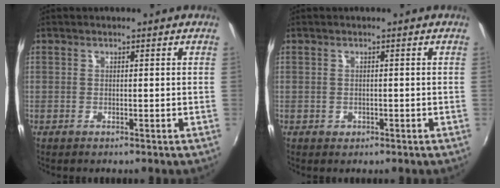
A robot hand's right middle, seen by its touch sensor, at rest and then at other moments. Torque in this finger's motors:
{"motor_torque": [0.37, -0.26, 0.04, -0.01]}